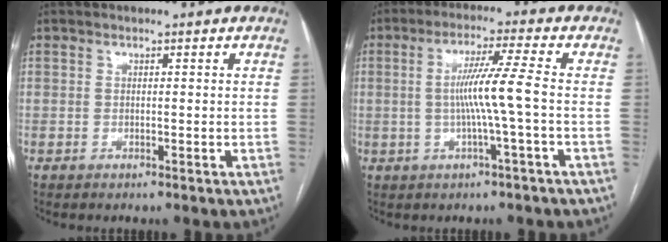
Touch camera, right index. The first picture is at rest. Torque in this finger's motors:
{"motor_torque": [1.11, -0.13, 0.69, 0.19]}